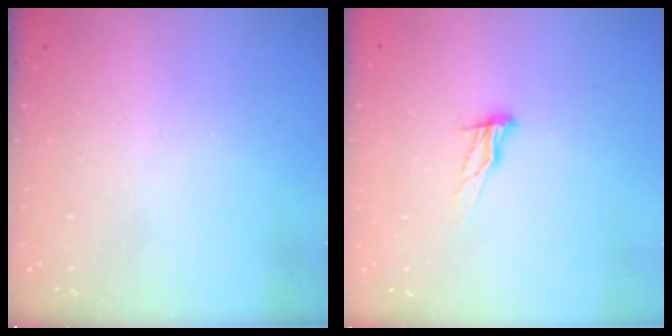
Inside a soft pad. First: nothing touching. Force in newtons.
{"total": 8.7, "press": 8.4, "slide": 2.4}